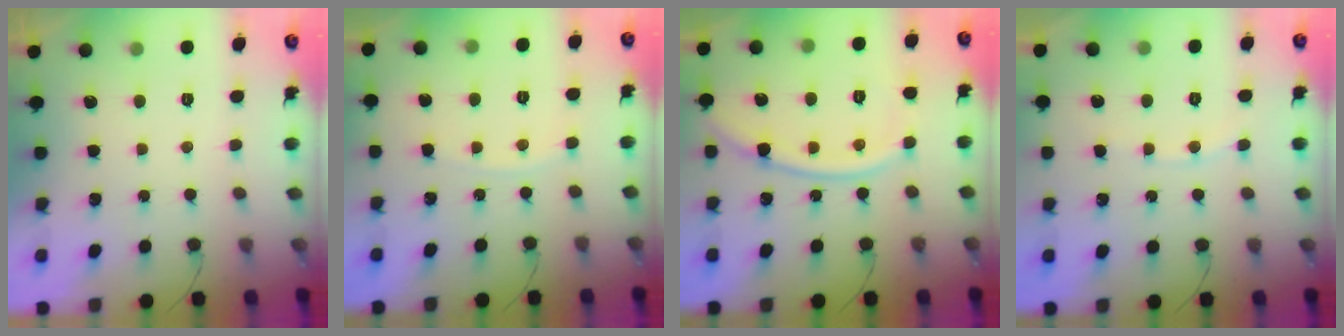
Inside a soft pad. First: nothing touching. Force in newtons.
{"total": 2.3, "press": 2.2, "slide": 0.3}
{"total": 12.5, "press": 12.4, "slide": 1.6}
{"total": 4.6, "press": 4.5, "slide": 0.7}